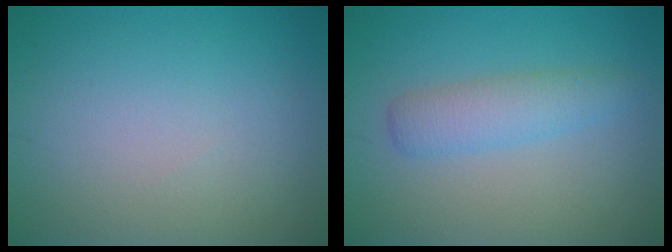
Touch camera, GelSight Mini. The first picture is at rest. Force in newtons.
{"total": 2.9, "press": 2.9, "slide": 0.1}